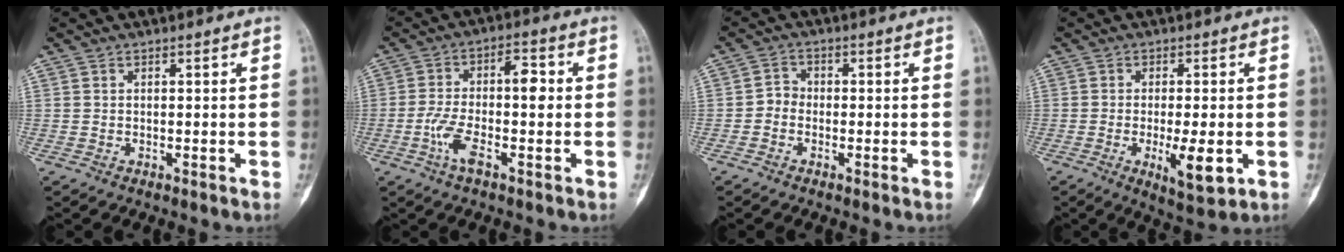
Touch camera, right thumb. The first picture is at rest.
{"total": 9.5, "force": [-1.5, 3.4, 8.8], "torque": [-0.170, 0.034, -0.027]}
{"total": 2.5, "force": [-0.9, 2.1, 1.1], "torque": [-0.007, 0.009, -0.028]}
{"total": 7.7, "force": [-1.9, 2.4, 7.1], "torque": [-0.110, -0.014, -0.023]}